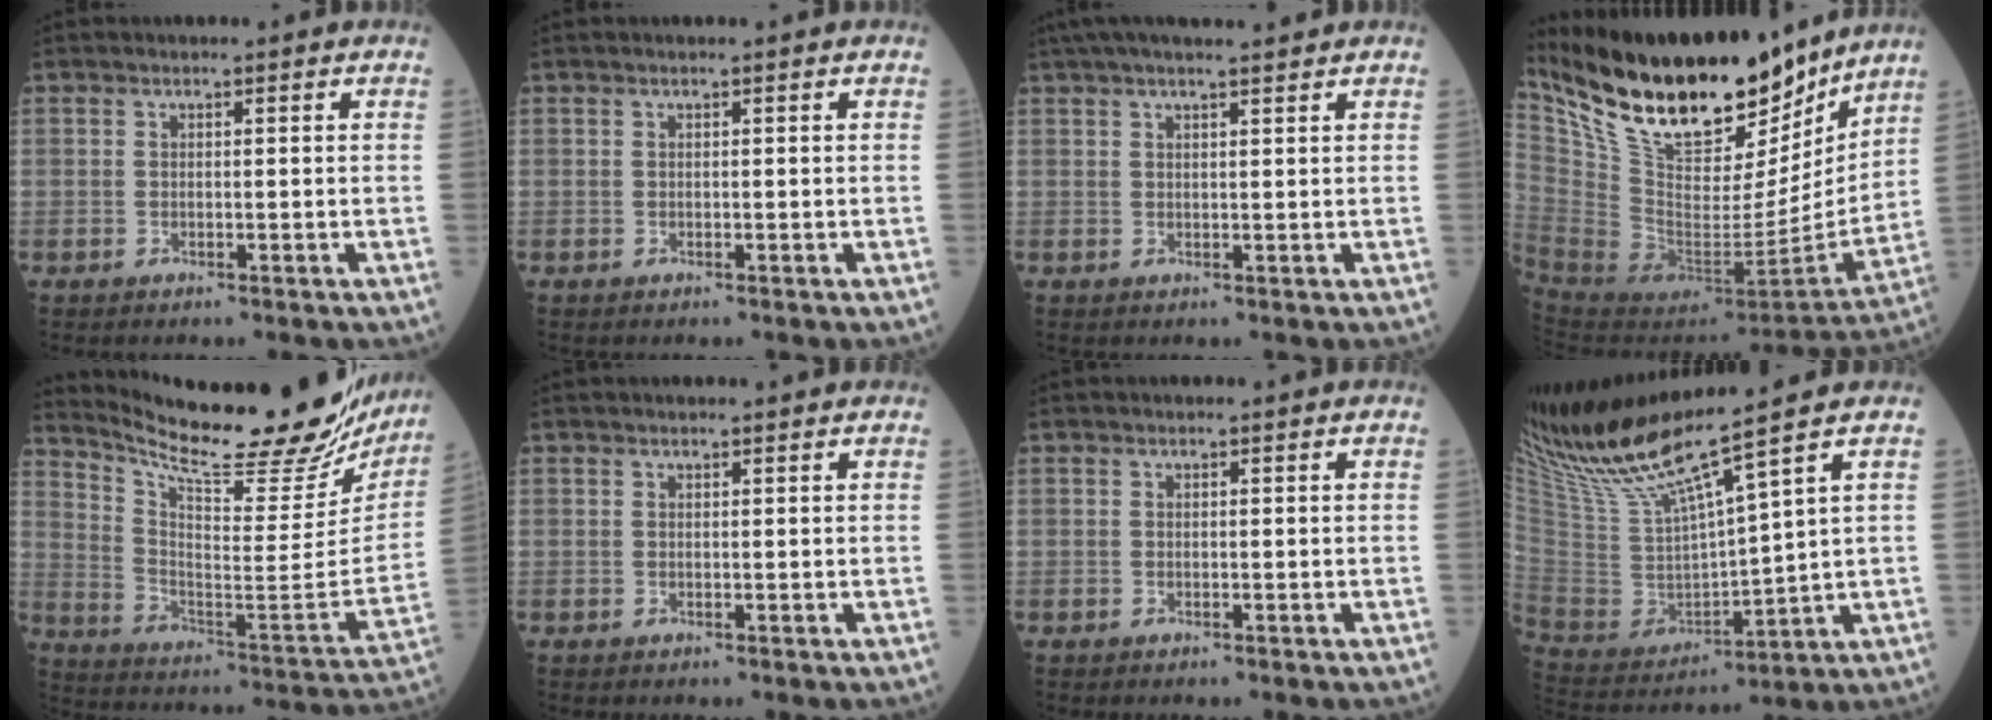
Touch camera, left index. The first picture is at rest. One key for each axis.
{"total": 0.0}
{"total": 8.5, "fx": 7.1, "fy": 0.6, "fz": 4.6, "tx": -0.073, "ty": 0.028, "tz": 0.098}
{"total": 27.0, "fx": 22.3, "fy": 7.6, "fz": 13.2, "tx": -0.239, "ty": -0.025, "tz": 0.366}
{"total": 26.7, "fx": 23.6, "fy": 4.6, "fz": 11.6, "tx": -0.196, "ty": -0.080, "tz": 0.322}
{"total": 1.2, "fx": 1.1, "fy": 0.2, "fz": 0.4, "tx": -0.005, "ty": 0.011, "tz": 0.013}
{"total": 0.0}
{"total": 14.4, "fx": 11.6, "fy": -1.3, "fz": 8.5, "tx": -0.177, "ty": -0.011, "tz": 0.234}